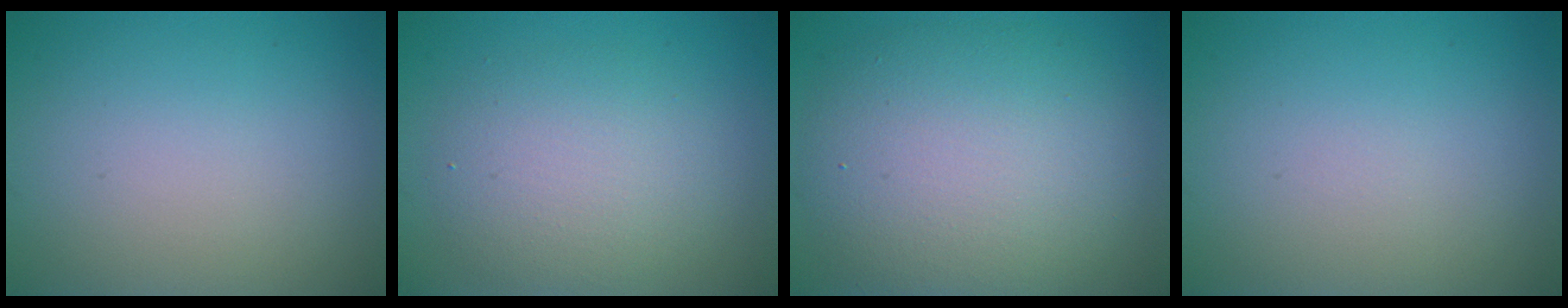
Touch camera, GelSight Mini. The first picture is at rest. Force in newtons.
{"total": 4.4, "press": 4.4, "slide": 0.3}
{"total": 9.3, "press": 9.3, "slide": 0.3}
{"total": 0.0}